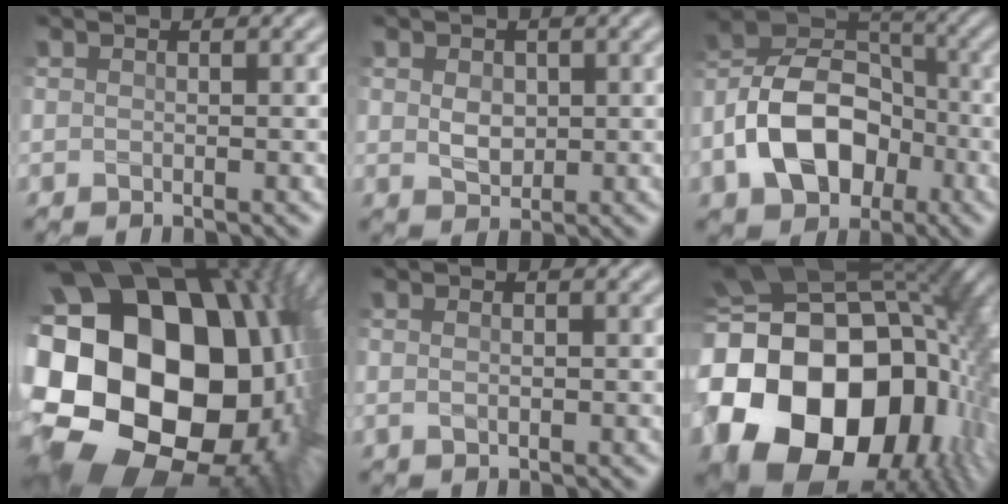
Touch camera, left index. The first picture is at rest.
{"total": 2.3, "force": [0.4, 1.6, 1.5], "torque": [-0.028, -0.002, 0.007]}
{"total": 10.4, "force": [-3.5, 7.0, 6.9], "torque": [-0.134, 0.009, -0.072]}
{"total": 23.4, "force": [-0.2, 17.0, 16.1], "torque": [-0.284, -0.048, -0.013]}
{"total": 1.3, "force": [-0.1, 0.6, 1.1], "torque": [-0.018, 0.003, -0.002]}
{"total": 20.1, "force": [-4.9, 14.1, 13.4], "torque": [-0.275, -0.017, -0.075]}